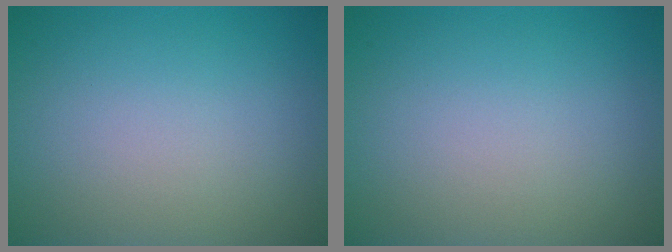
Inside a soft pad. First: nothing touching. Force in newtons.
{"total": 0.0}